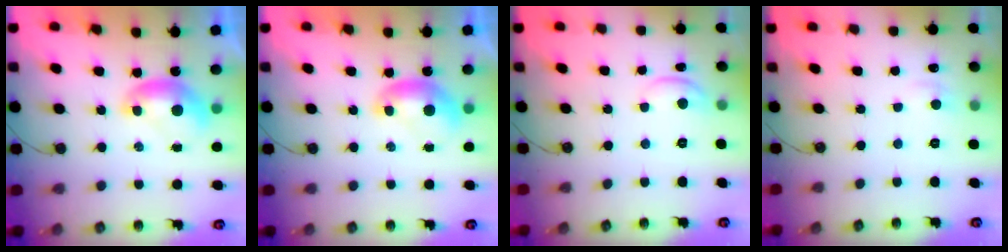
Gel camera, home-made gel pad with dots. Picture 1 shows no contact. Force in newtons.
{"total": 0.0}
{"total": 2.3, "press": 2.2, "slide": 0.4}
{"total": 0.8, "press": 0.5, "slide": 0.6}